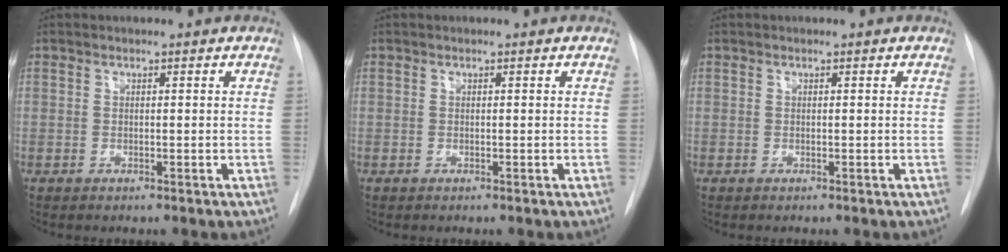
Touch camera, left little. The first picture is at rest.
{"total": 0.0}
{"total": 0.0}